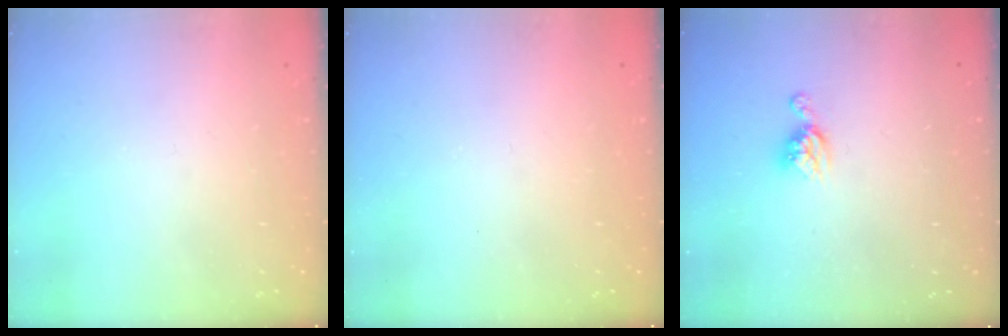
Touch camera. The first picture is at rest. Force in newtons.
{"total": 0.0}
{"total": 6.7, "press": 6.7, "slide": 0.5}